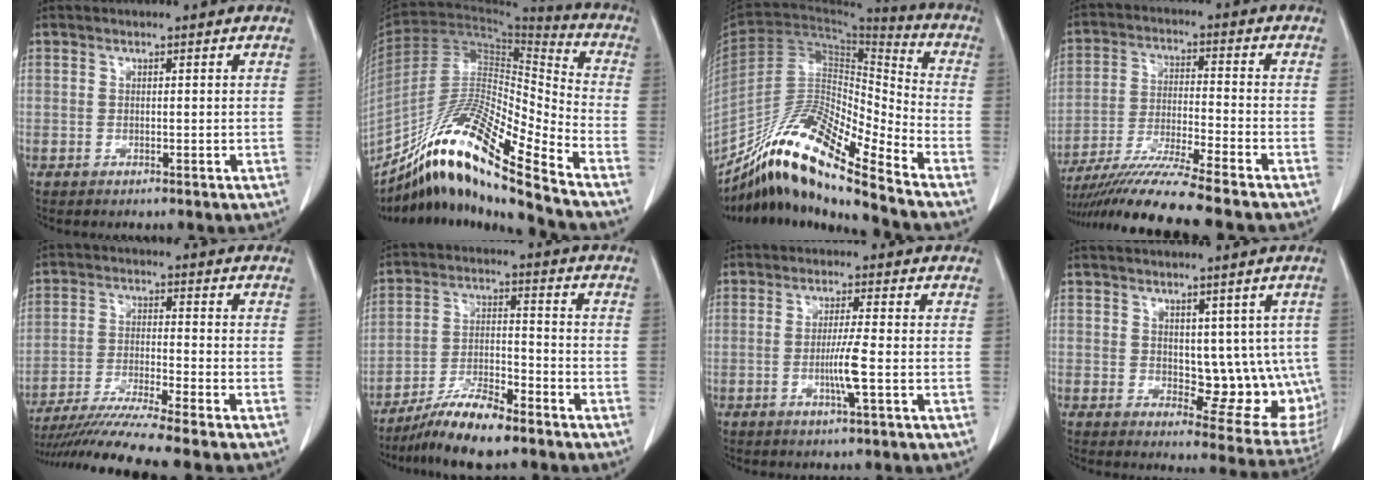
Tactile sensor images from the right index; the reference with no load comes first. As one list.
[{"total": 19.3, "force": [-14.8, -0.6, 12.4], "torque": [-0.233, -0.005, -0.275]}, {"total": 17.0, "force": [-13.6, 0.6, 10.1], "torque": [-0.181, 0.017, -0.249]}, {"total": 13.1, "force": [-11.2, -1.9, 6.5], "torque": [-0.112, -0.025, -0.194]}, {"total": 11.6, "force": [-10.0, -2.1, 5.5], "torque": [-0.086, -0.028, -0.170]}, {"total": 9.2, "force": [-7.3, 1.3, 5.4], "torque": [-0.103, -0.013, -0.135]}, {"total": 4.4, "force": [-1.1, -0.6, 4.2], "torque": [-0.079, -0.008, -0.022]}, {"total": 11.0, "force": [1.0, 5.8, 9.2], "torque": [-0.088, -0.005, 0.027]}]